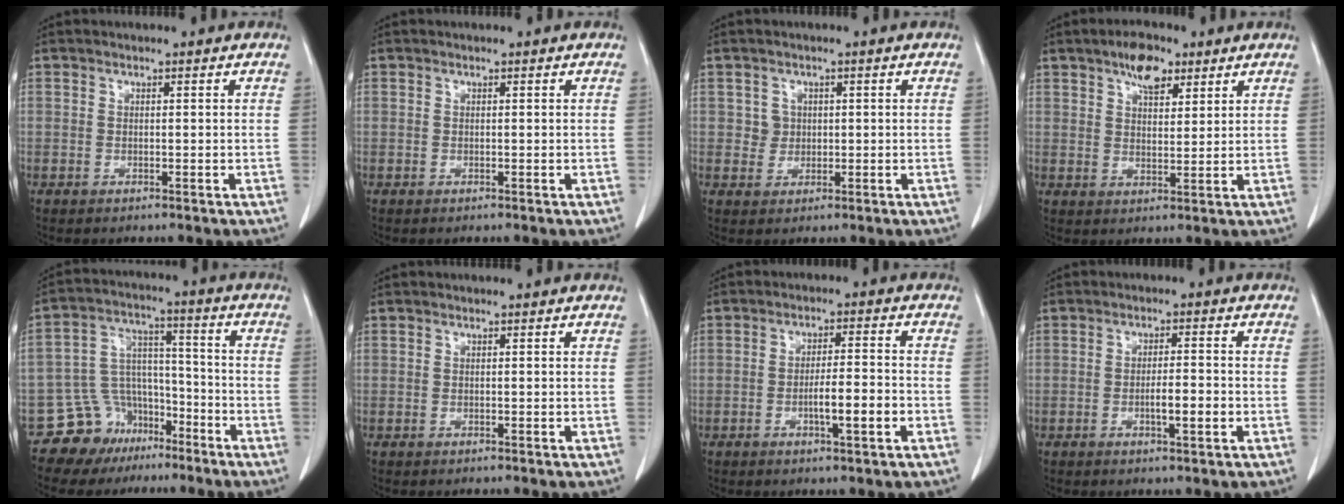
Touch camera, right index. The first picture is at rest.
{"total": 0.0}
{"total": 2.2, "force": [0.5, 2.1, 0.1], "torque": [0.003, 0.004, 0.012]}
{"total": 5.9, "force": [3.7, 2.7, 3.7], "torque": [-0.065, 0.008, 0.062]}
{"total": 10.2, "force": [-7.1, 7.3, 0.9], "torque": [-0.020, 0.064, -0.113]}
{"total": 0.0}
{"total": 5.6, "force": [-1.8, 0.6, 5.3], "torque": [-0.089, 0.002, -0.026]}
{"total": 3.8, "force": [-1.0, 0.6, 3.6], "torque": [-0.060, 0.001, -0.012]}